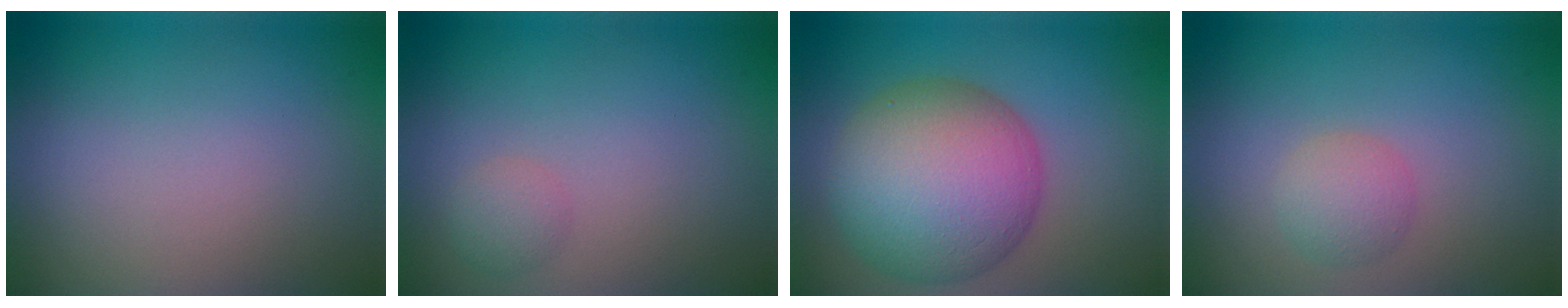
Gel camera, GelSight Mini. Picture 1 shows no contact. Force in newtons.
{"total": 1.4, "press": 1.4, "slide": 0.0}
{"total": 11.2, "press": 11.2, "slide": 0.5}
{"total": 2.3, "press": 2.3, "slide": 0.1}